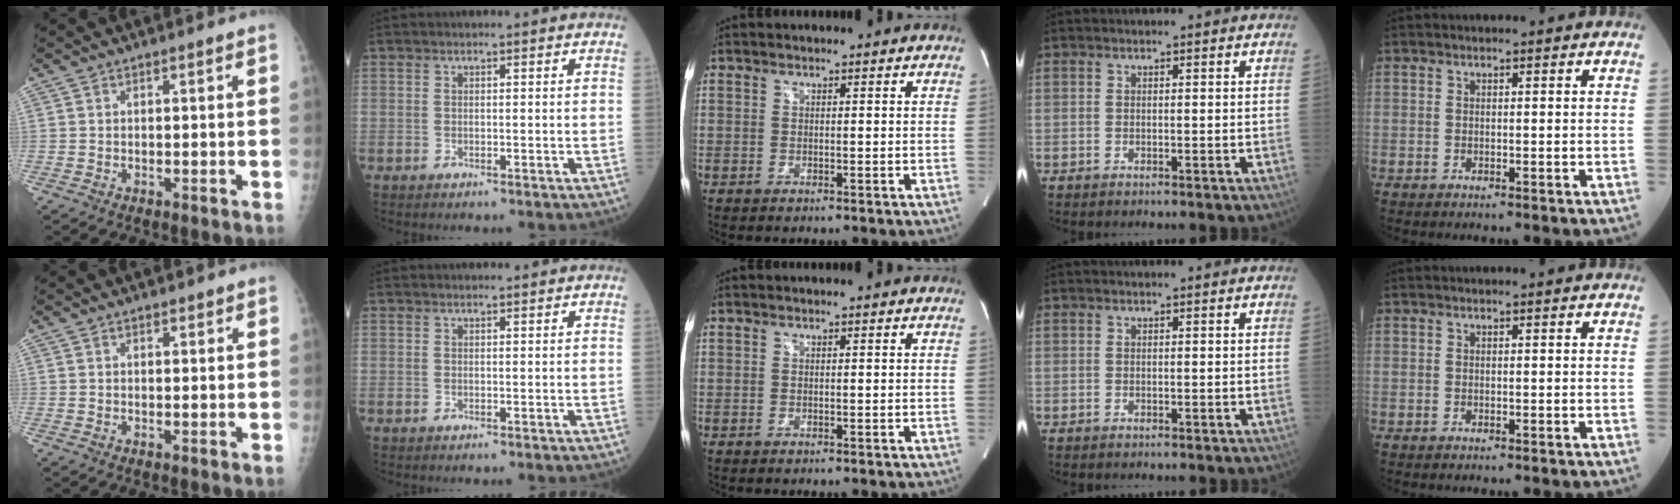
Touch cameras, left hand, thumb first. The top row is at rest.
{"thumb": {"total": 1.1, "force": [0.8, 0.6, 0.5], "torque": [-0.002, -0.003, 0.009]}, "index": {"total": 0.7, "force": [0.7, 0.0, 0.2], "torque": [-0.008, 0.004, 0.013]}}